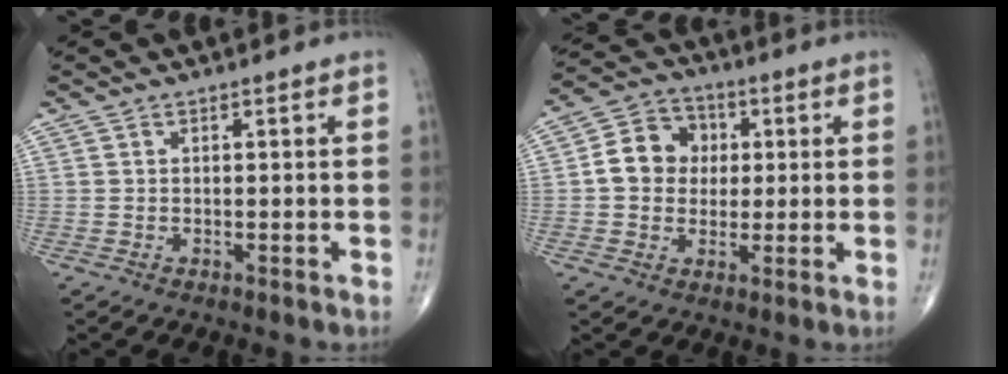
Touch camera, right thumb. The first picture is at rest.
{"total": 9.5, "force": [0.9, 8.2, 4.8], "torque": [-0.052, 0.016, 0.003]}